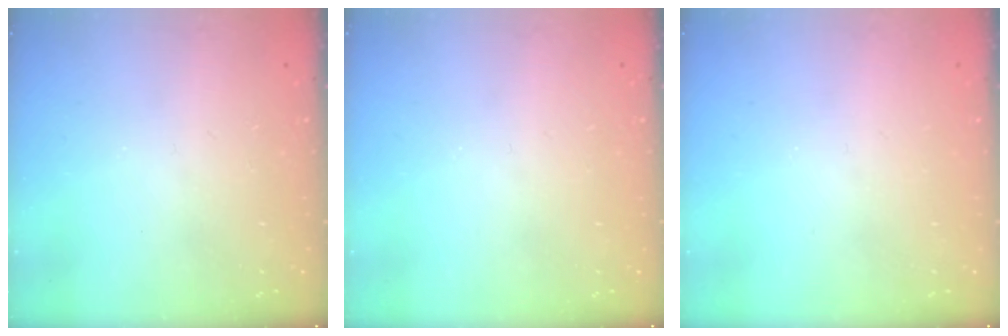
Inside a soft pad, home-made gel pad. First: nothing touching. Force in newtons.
{"total": 0.0}
{"total": 0.0}